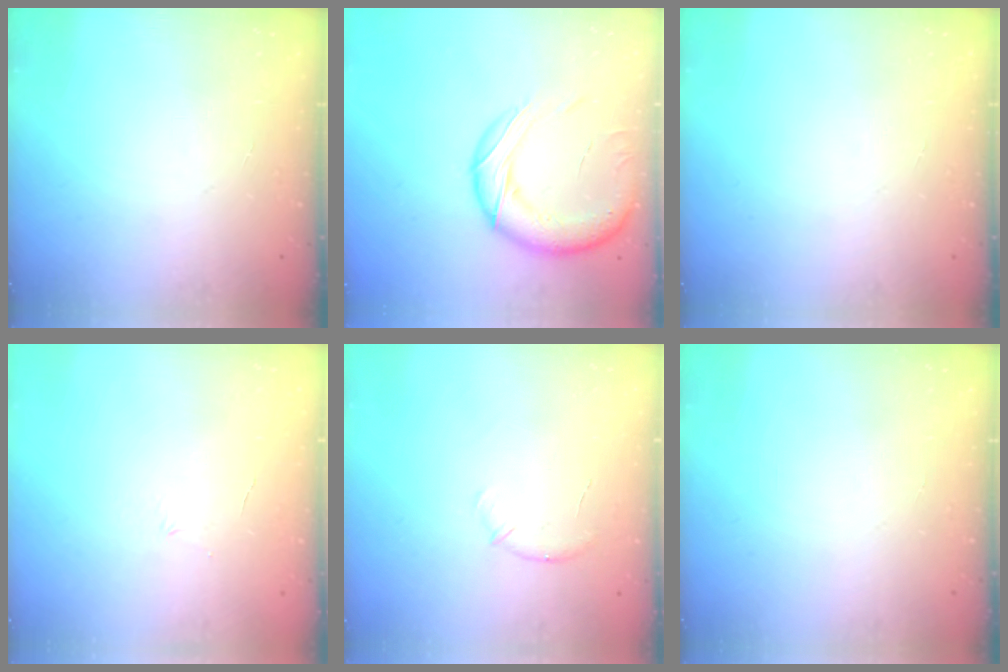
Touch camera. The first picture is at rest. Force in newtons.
{"total": 17.5, "press": 17.1, "slide": 3.9}
{"total": 0.0}
{"total": 3.6, "press": 3.5, "slide": 0.9}
{"total": 6.9, "press": 6.7, "slide": 1.8}
{"total": 0.0}